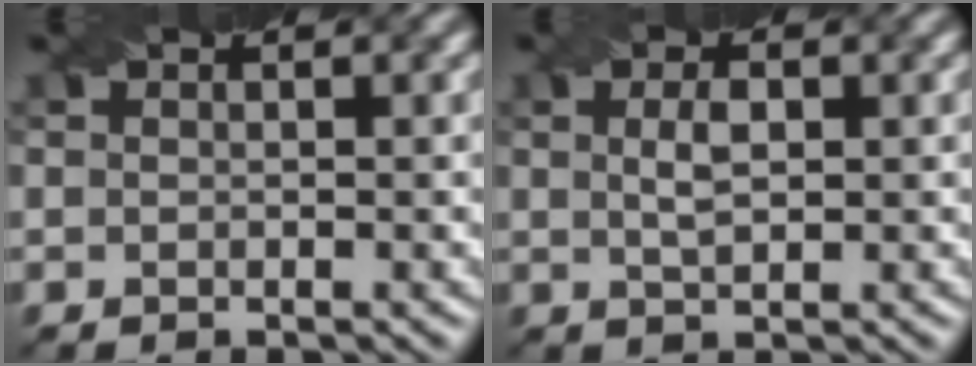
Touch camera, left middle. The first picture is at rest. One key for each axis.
{"total": 2.2, "fx": 0.4, "fy": 1.0, "fz": 1.9, "tx": -0.041, "ty": 0.000, "tz": 0.009}